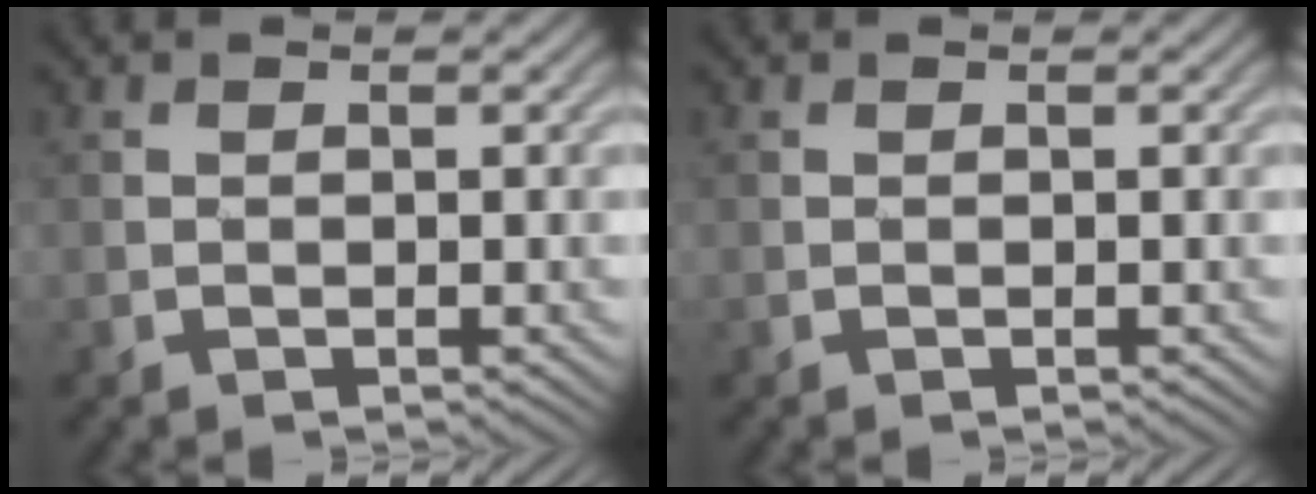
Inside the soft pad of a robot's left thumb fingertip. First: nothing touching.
{"total": 0.0}